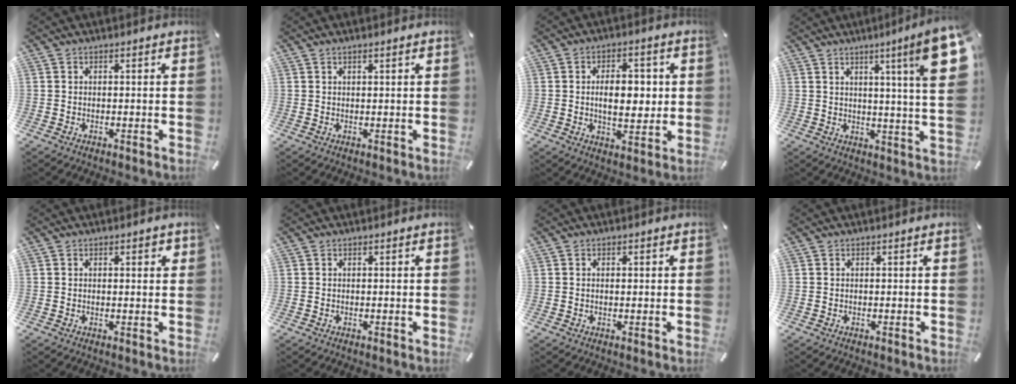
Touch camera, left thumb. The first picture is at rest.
{"total": 1.0, "force": [0.5, 0.0, 0.8], "torque": [-0.015, -0.001, 0.009]}
{"total": 9.5, "force": [0.6, 5.6, 7.7], "torque": [-0.105, 0.003, 0.006]}
{"total": 14.6, "force": [5.9, 0.2, 13.4], "torque": [-0.202, -0.035, 0.080]}
{"total": 1.2, "force": [0.5, 0.6, 0.9], "torque": [-0.011, 0.000, 0.007]}
{"total": 0.0}
{"total": 0.8, "force": [0.0, 0.5, 0.6], "torque": [-0.013, 0.003, -0.002]}
{"total": 0.0}